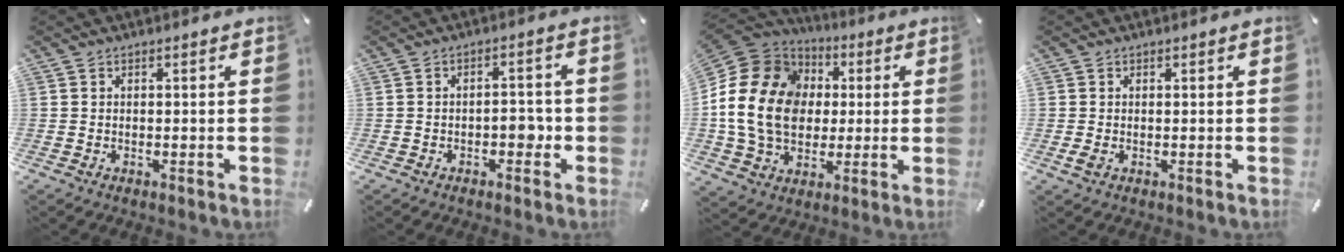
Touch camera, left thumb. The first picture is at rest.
{"total": 4.6, "force": [-1.6, 2.5, 3.5], "torque": [-0.057, 0.014, -0.028]}
{"total": 19.9, "force": [-0.5, 16.5, 11.1], "torque": [-0.232, 0.021, -0.009]}
{"total": 1.8, "force": [0.1, 1.7, 0.6], "torque": [-0.002, 0.000, 0.001]}